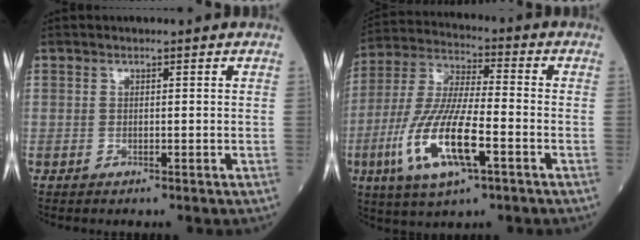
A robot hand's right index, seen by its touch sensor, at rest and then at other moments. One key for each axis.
{"total": 15.0, "fx": -5.2, "fy": 3.3, "fz": 13.7, "tx": -0.290, "ty": -0.015, "tz": -0.095}